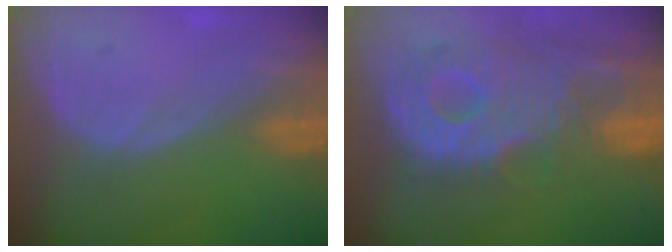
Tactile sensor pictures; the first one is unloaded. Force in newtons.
{"total": 12.5, "press": 10.9, "slide": 6.0}